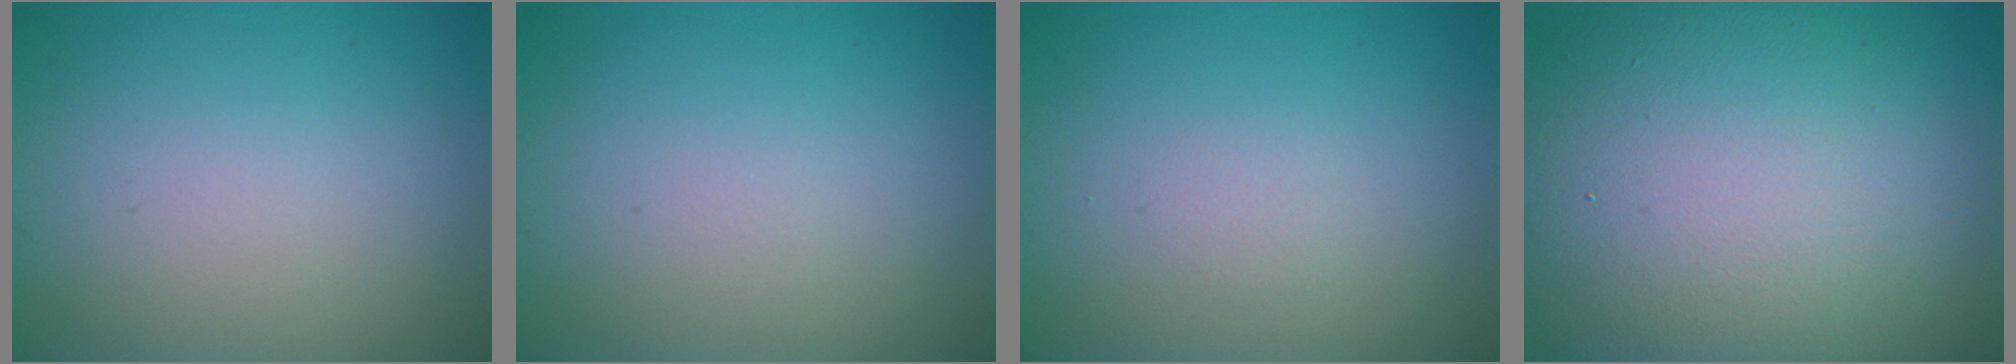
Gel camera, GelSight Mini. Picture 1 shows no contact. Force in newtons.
{"total": 0.0}
{"total": 0.6, "press": 0.6, "slide": 0.0}
{"total": 17.6, "press": 17.6, "slide": 1.0}